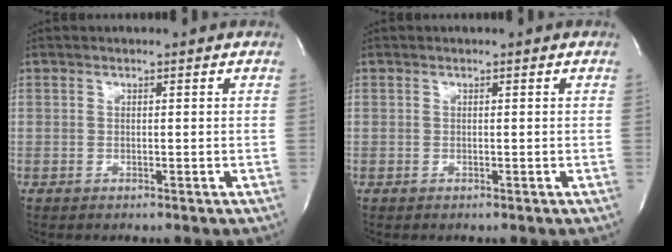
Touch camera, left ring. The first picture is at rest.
{"total": 0.0}